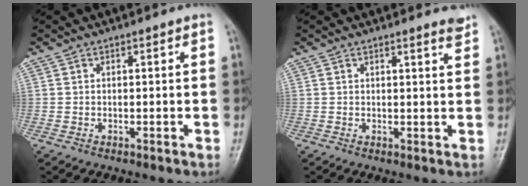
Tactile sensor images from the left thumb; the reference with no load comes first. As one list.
[{"total": 2.0, "force": [1.9, 0.0, 0.8], "torque": [-0.008, -0.019, 0.019]}]